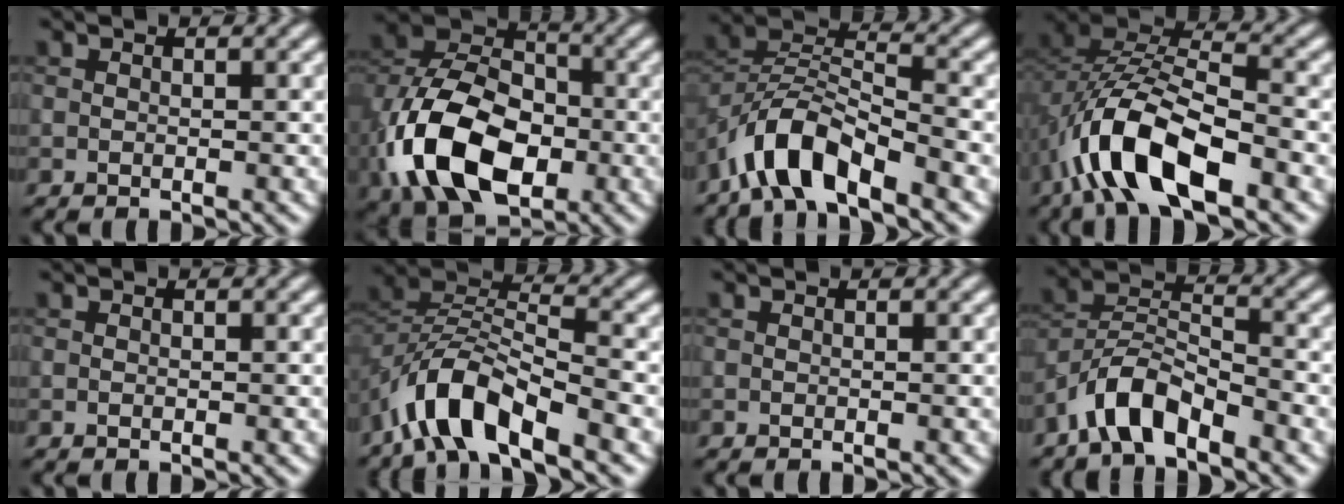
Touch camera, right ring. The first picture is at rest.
{"total": 13.5, "force": [-4.5, 8.7, 9.2], "torque": [-0.195, -0.009, -0.093]}
{"total": 6.9, "force": [-4.8, 2.4, 4.3], "torque": [-0.073, 0.005, -0.097]}
{"total": 10.3, "force": [-5.1, 4.4, 7.8], "torque": [-0.150, 0.013, -0.102]}
{"total": 0.0}
{"total": 7.7, "force": [-5.0, 2.9, 5.0], "torque": [-0.086, 0.005, -0.101]}
{"total": 0.0}
{"total": 5.2, "force": [-3.9, 1.6, 3.0], "torque": [-0.052, 0.008, -0.081]}